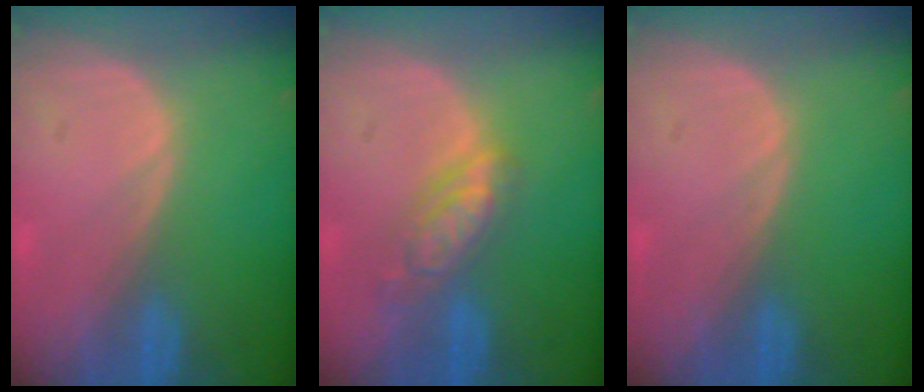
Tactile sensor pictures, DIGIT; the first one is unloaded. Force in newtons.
{"total": 5.5, "press": 5.0, "slide": 2.4}
{"total": 0.0}